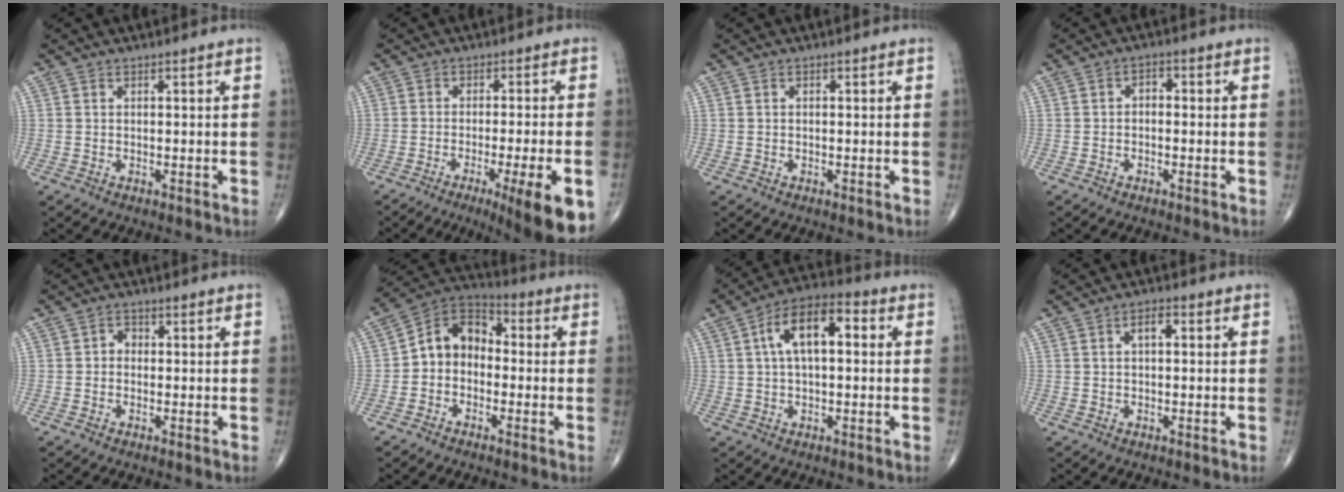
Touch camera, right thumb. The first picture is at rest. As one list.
[{"total": 14.6, "force": [-7.4, 1.8, 12.5], "torque": [-0.126, 0.002, -0.105]}, {"total": 0.0}, {"total": 2.1, "force": [-0.3, 1.4, 1.5], "torque": [-0.010, 0.013, -0.014]}, {"total": 1.9, "force": [-0.2, 1.5, 1.0], "torque": [-0.002, 0.008, -0.010]}, {"total": 9.7, "force": [-1.3, 7.6, 5.9], "torque": [-0.073, 0.042, -0.044]}, {"total": 11.6, "force": [2.2, 5.7, 9.9], "torque": [-0.162, 0.032, 0.026]}, {"total": 2.8, "force": [0.5, 1.4, 2.4], "torque": [-0.033, 0.010, 0.003]}]